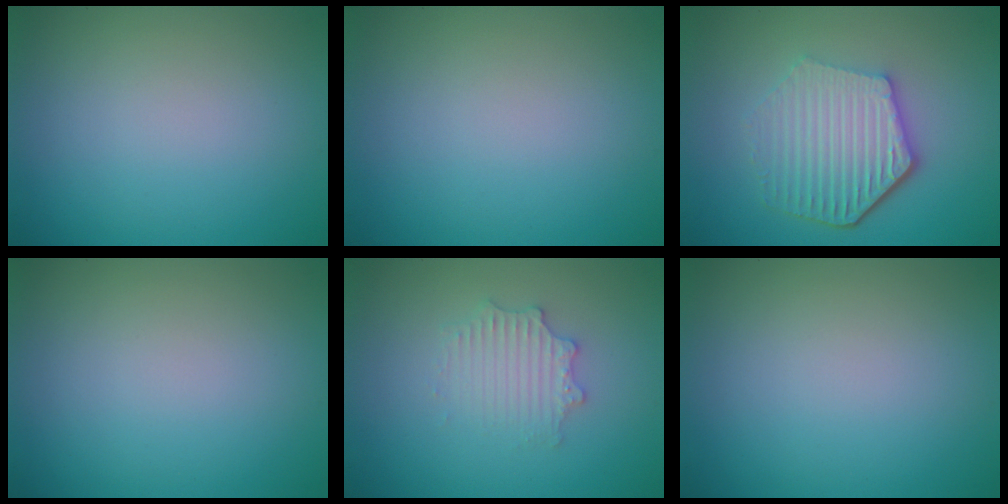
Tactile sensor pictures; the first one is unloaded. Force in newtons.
{"total": 0.0}
{"total": 6.1, "press": 4.5, "slide": 4.0}
{"total": 0.0}
{"total": 2.6, "press": 2.6, "slide": 0.4}
{"total": 0.0}